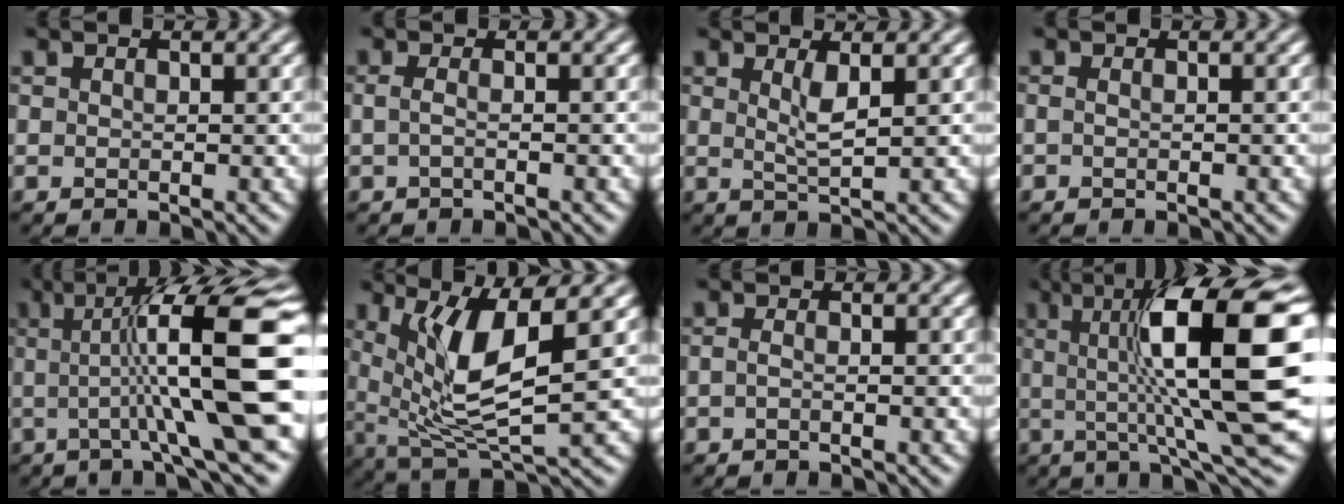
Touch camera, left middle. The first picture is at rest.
{"total": 1.2, "force": [-0.7, 0.3, 0.9], "torque": [-0.015, -0.006, -0.017]}
{"total": 1.9, "force": [0.2, 0.5, 1.9], "torque": [-0.029, -0.001, 0.007]}
{"total": 0.6, "force": [-0.6, 0.0, 0.2], "torque": [-0.005, -0.002, -0.005]}
{"total": 12.5, "force": [-0.2, 2.1, 12.3], "torque": [-0.157, 0.018, -0.006]}
{"total": 7.7, "force": [1.2, 2.4, 7.2], "torque": [-0.141, -0.008, 0.031]}
{"total": 1.0, "force": [-0.8, 0.2, 0.6], "torque": [-0.007, -0.006, -0.017]}
{"total": 13.8, "force": [1.4, 2.8, 13.4], "torque": [-0.188, 0.013, 0.023]}